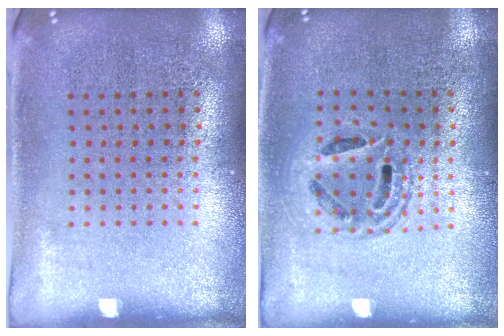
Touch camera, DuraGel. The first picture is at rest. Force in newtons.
{"total": 1.4, "press": 1.2, "slide": 0.7}